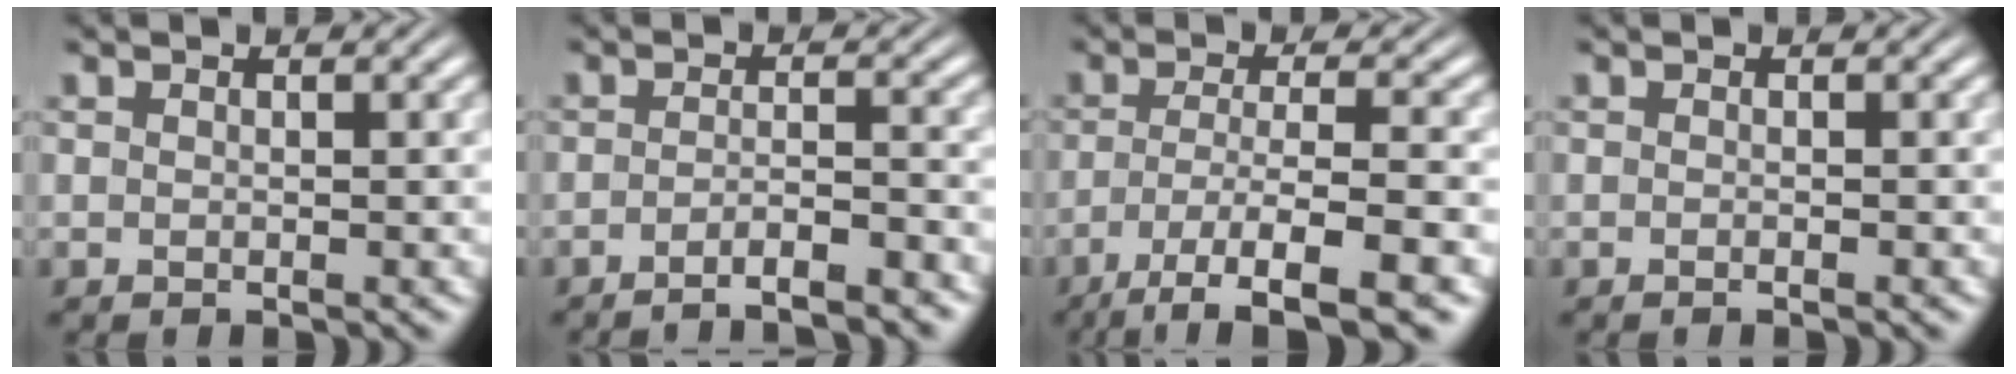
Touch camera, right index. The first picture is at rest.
{"total": 3.9, "force": [-3.7, 0.2, 1.4], "torque": [-0.024, -0.012, -0.060]}
{"total": 9.8, "force": [-7.3, 2.6, 6.0], "torque": [-0.097, -0.039, -0.089]}
{"total": 0.6, "force": [-0.5, -0.1, 0.3], "torque": [-0.005, 0.004, -0.011]}